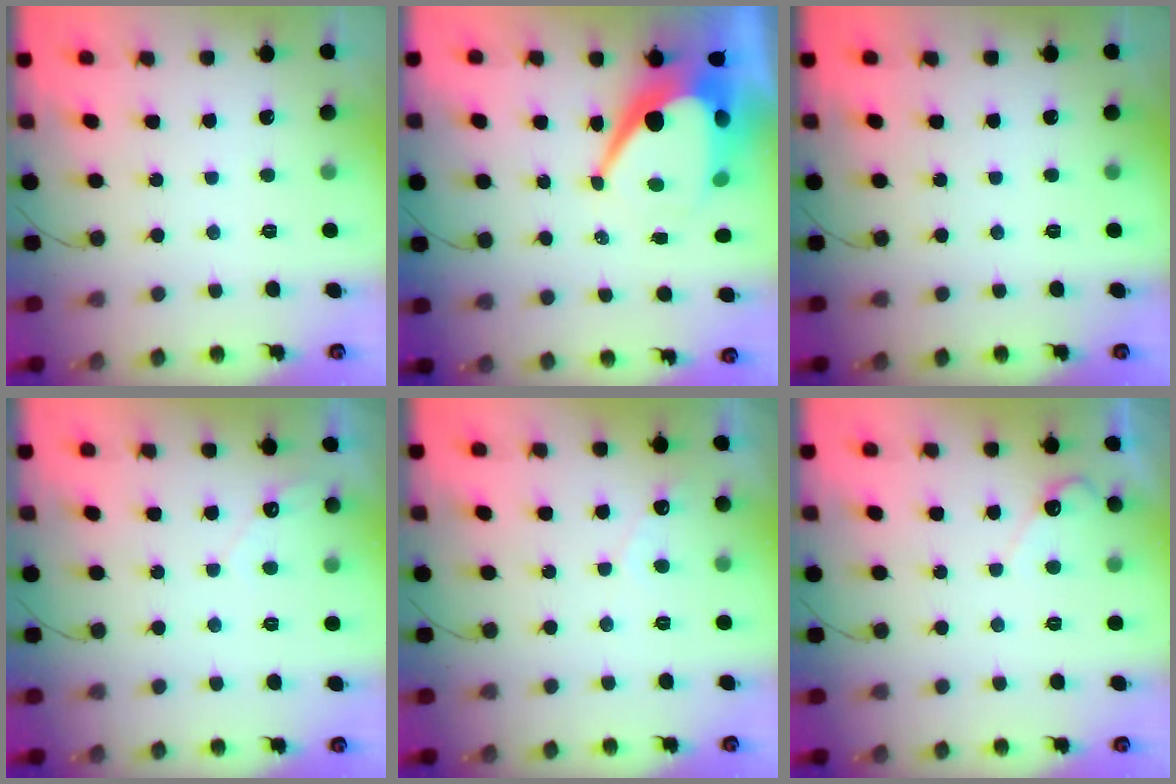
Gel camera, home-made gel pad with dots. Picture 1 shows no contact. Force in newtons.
{"total": 14.3, "press": 14.2, "slide": 1.1}
{"total": 0.0}
{"total": 2.9, "press": 2.9, "slide": 0.1}
{"total": 2.6, "press": 2.6, "slide": 0.1}
{"total": 4.5, "press": 4.5, "slide": 0.3}